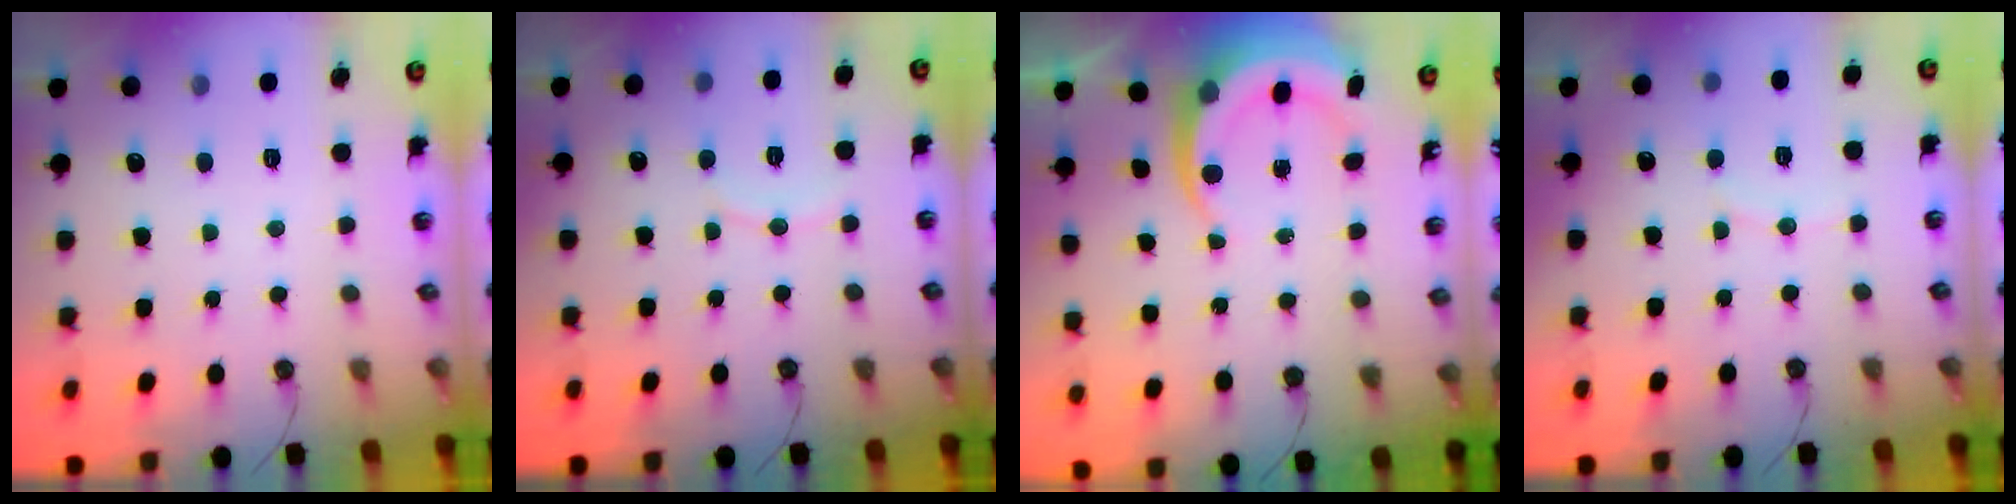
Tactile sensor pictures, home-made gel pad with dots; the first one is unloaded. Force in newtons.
{"total": 5.0, "press": 4.9, "slide": 0.7}
{"total": 7.6, "press": 7.5, "slide": 1.4}
{"total": 4.6, "press": 4.5, "slide": 0.6}